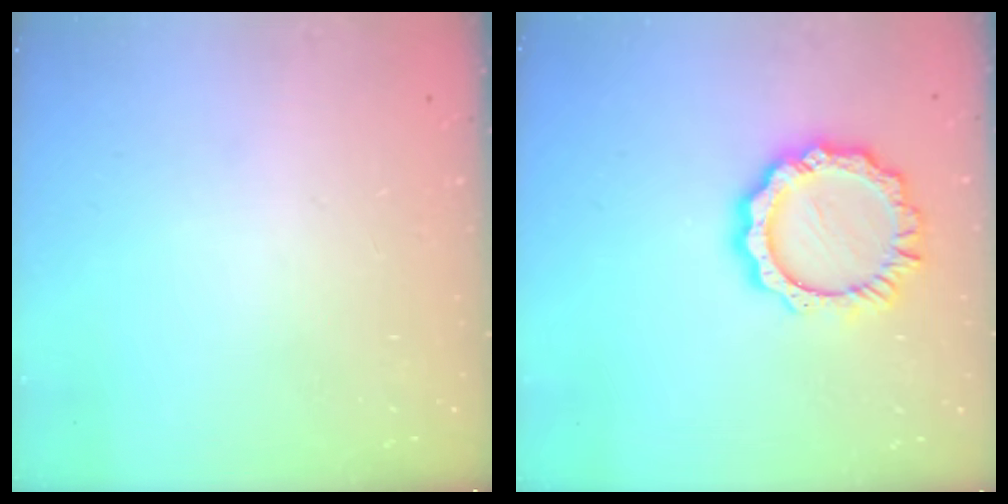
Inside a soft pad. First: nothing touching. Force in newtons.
{"total": 11.4, "press": 11.3, "slide": 0.8}